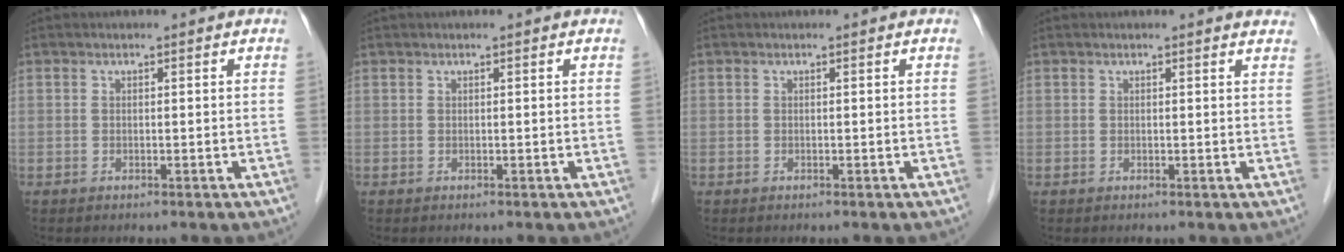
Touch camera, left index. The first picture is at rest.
{"total": 0.0}
{"total": 0.0}
{"total": 2.6, "force": [2.6, 0.3, 0.6], "torque": [-0.008, -0.005, 0.011]}